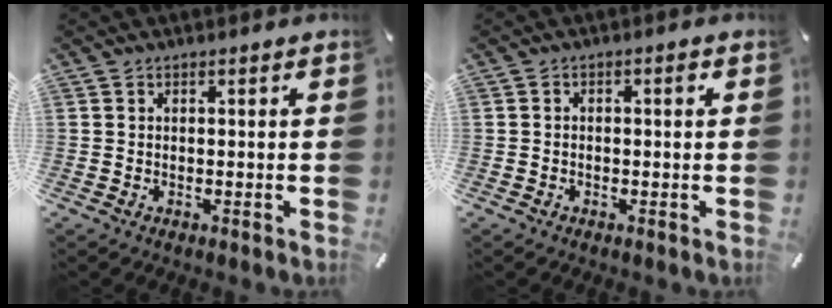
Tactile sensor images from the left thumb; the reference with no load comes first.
{"total": 1.6, "force": [-0.2, 0.7, 1.4], "torque": [-0.028, 0.006, -0.007]}